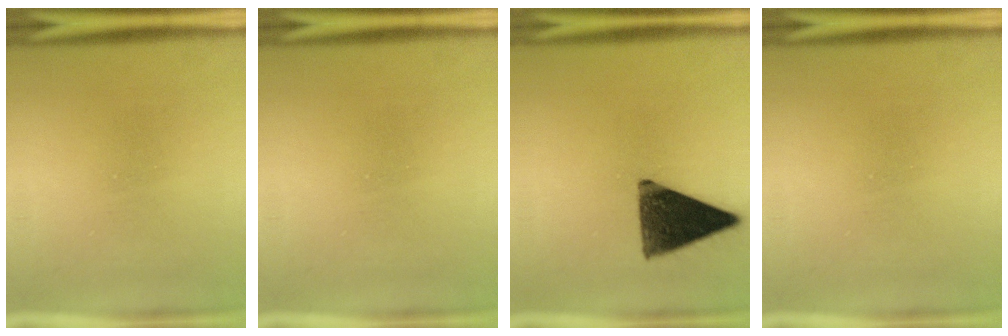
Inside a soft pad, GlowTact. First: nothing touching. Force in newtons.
{"total": 0.0}
{"total": 12.9}
{"total": 0.0}